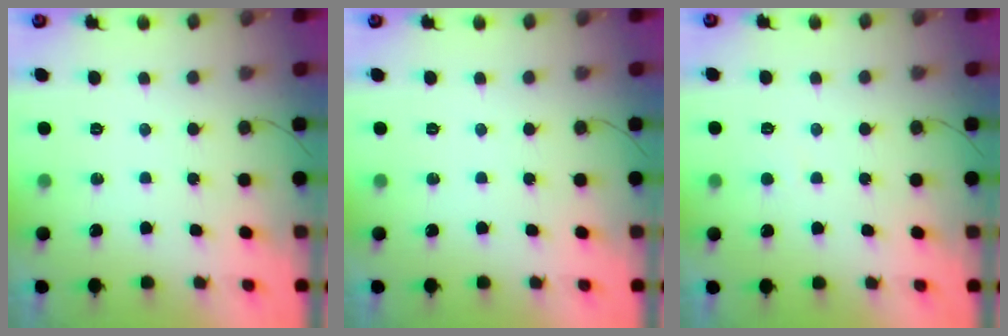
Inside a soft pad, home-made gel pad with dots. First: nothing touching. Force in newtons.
{"total": 0.0}
{"total": 2.4, "press": 2.4, "slide": 0.2}